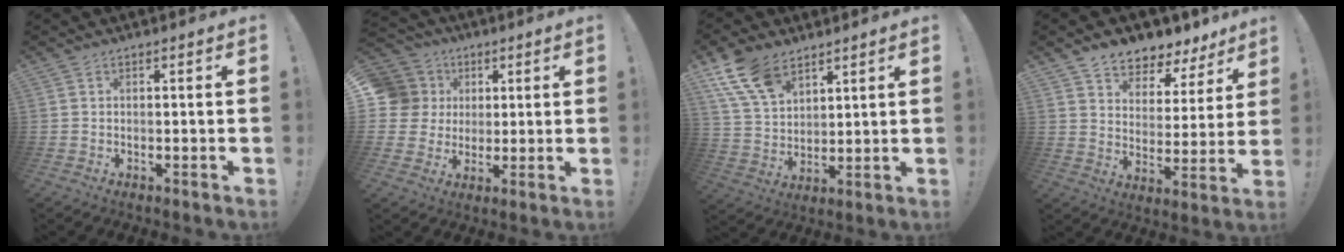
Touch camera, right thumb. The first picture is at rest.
{"total": 11.1, "force": [2.3, 10.4, 3.3], "torque": [-0.059, -0.005, 0.052]}
{"total": 12.9, "force": [8.1, 7.7, 6.6], "torque": [-0.130, -0.031, 0.159]}
{"total": 6.9, "force": [5.5, 3.8, 1.4], "torque": [-0.021, -0.053, 0.104]}